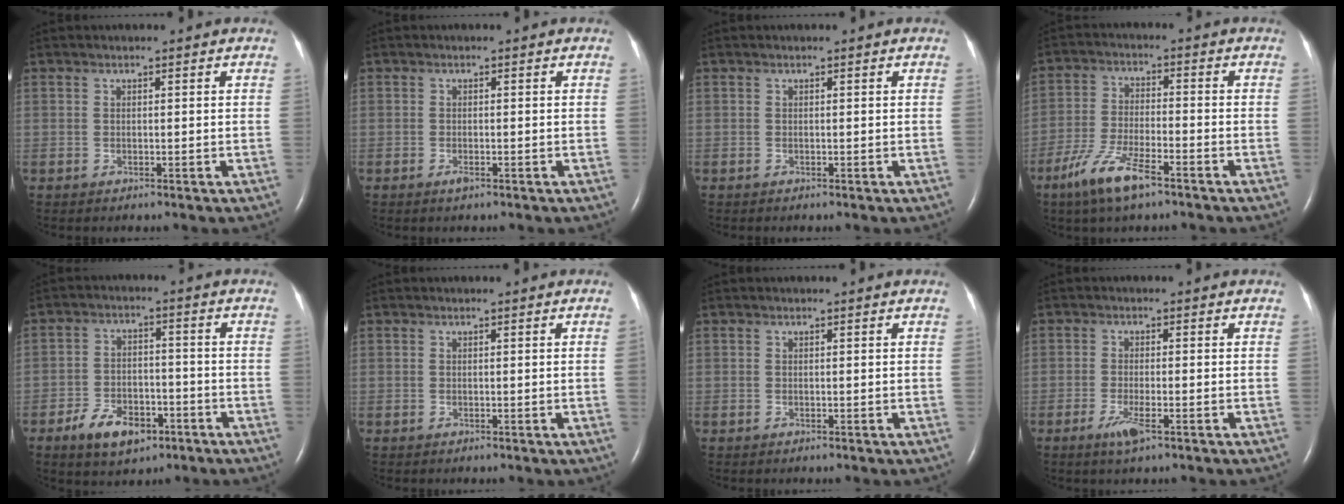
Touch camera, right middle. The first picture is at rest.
{"total": 0.9, "force": [-0.6, 0.2, 0.7], "torque": [-0.016, -0.001, -0.009]}
{"total": 0.0}
{"total": 8.5, "force": [-5.5, 1.7, 6.2], "torque": [-0.136, -0.013, -0.102]}
{"total": 7.8, "force": [-4.5, 4.3, 4.6], "torque": [-0.088, 0.003, -0.068]}
{"total": 0.5, "force": [0.0, -0.2, 0.5], "torque": [-0.008, -0.002, 0.000]}
{"total": 0.0}
{"total": 3.1, "force": [-1.8, 0.3, 2.6], "torque": [-0.059, -0.007, -0.035]}